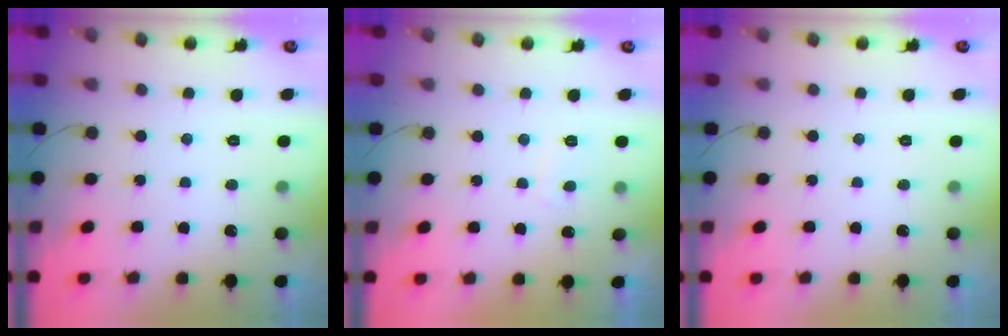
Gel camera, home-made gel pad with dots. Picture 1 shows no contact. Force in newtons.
{"total": 1.2, "press": 1.1, "slide": 0.5}
{"total": 0.0}